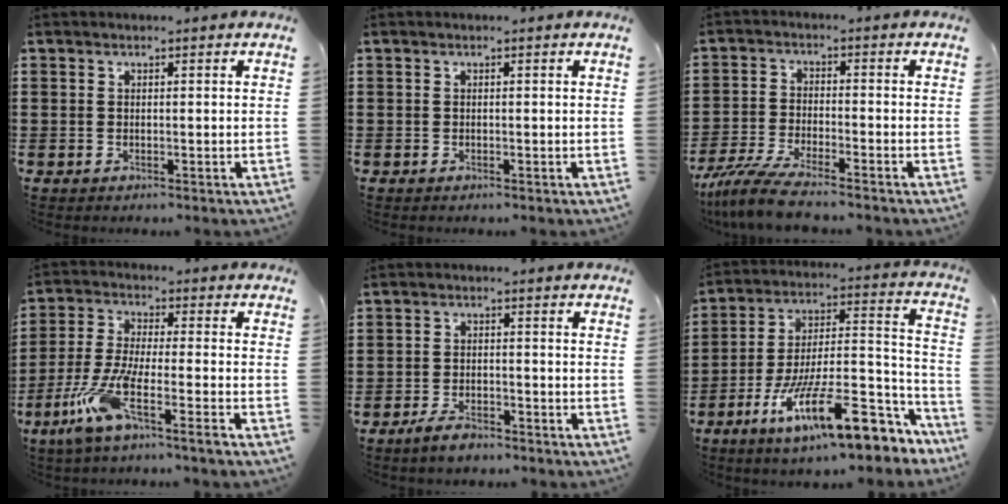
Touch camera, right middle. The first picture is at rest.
{"total": 0.0}
{"total": 6.3, "force": [-5.4, 0.3, 3.3], "torque": [-0.087, -0.019, -0.108]}
{"total": 8.9, "force": [-5.4, 1.5, 7.0], "torque": [-0.162, -0.010, -0.107]}
{"total": 3.0, "force": [-2.4, 0.9, 1.6], "torque": [-0.035, 0.002, -0.047]}
{"total": 16.6, "force": [-9.7, 4.5, 12.7], "torque": [-0.219, 0.015, -0.164]}